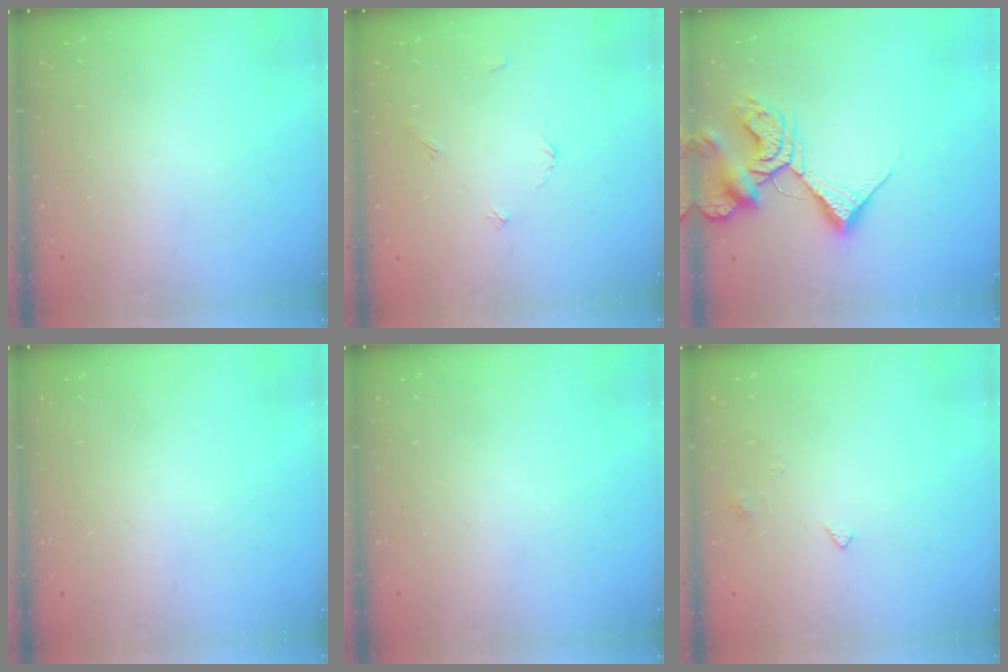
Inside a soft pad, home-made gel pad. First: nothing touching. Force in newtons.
{"total": 3.6, "press": 3.6, "slide": 0.4}
{"total": 11.6, "press": 11.6, "slide": 1.4}
{"total": 0.0}
{"total": 0.0}
{"total": 2.8, "press": 2.8, "slide": 0.4}